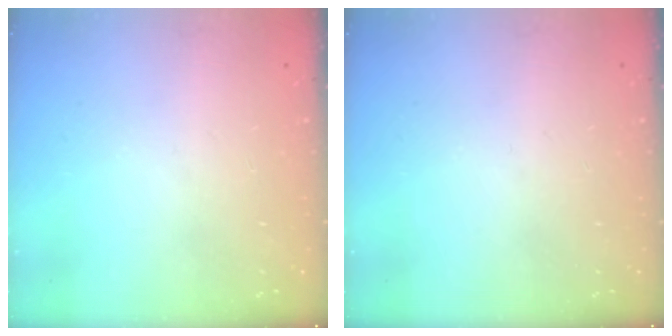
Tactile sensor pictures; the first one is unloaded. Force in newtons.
{"total": 0.0}